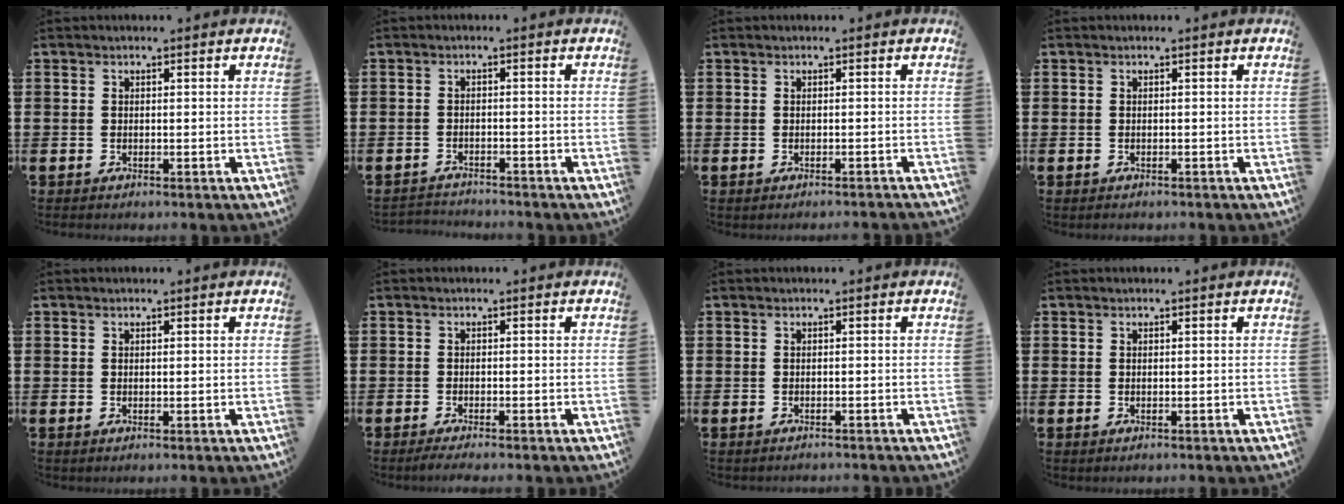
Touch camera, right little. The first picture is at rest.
{"total": 2.0, "force": [-2.0, 0.1, -0.3], "torque": [-0.002, 0.002, -0.044]}
{"total": 0.7, "force": [-0.7, -0.2, 0.0], "torque": [0.001, 0.000, -0.015]}
{"total": 0.5, "force": [-0.5, 0.1, -0.1], "torque": [-0.001, -0.001, -0.011]}
{"total": 0.0}
{"total": 1.1, "force": [-0.9, 0.0, 0.6], "torque": [-0.010, -0.001, -0.018]}
{"total": 0.0}
{"total": 0.0}